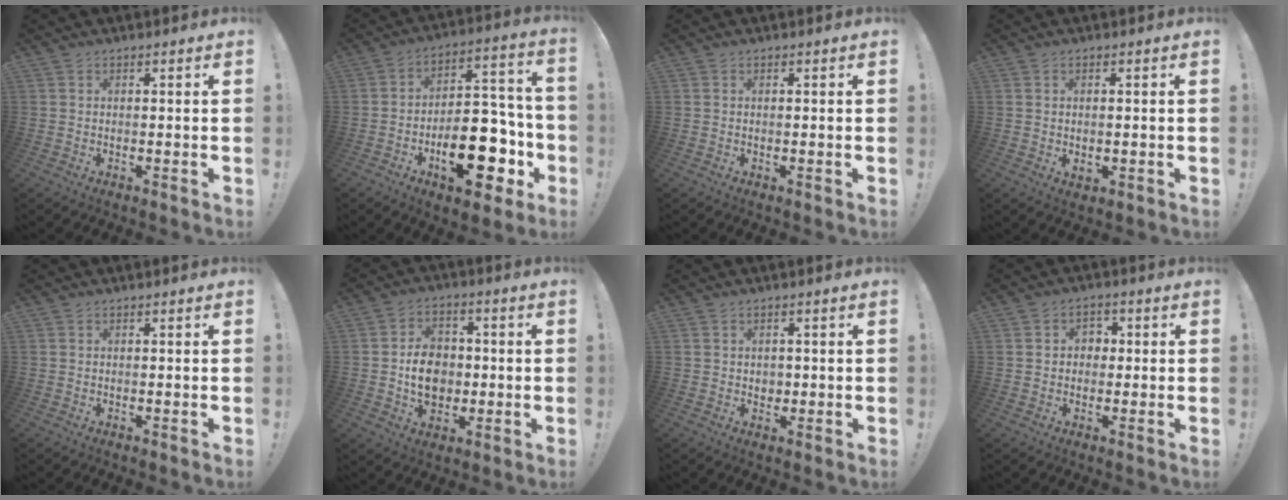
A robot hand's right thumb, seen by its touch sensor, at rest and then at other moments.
{"total": 21.3, "force": [-8.6, 11.5, 15.8], "torque": [-0.204, 0.066, -0.118]}
{"total": 0.0}
{"total": 1.5, "force": [0.2, 0.7, 1.2], "torque": [-0.014, -0.001, 0.003]}
{"total": 0.0}
{"total": 11.3, "force": [-1.2, 9.2, 6.5], "torque": [-0.097, 0.012, -0.018]}
{"total": 2.1, "force": [0.3, 2.0, 0.4], "torque": [-0.003, 0.001, 0.004]}
{"total": 3.7, "force": [0.3, 3.4, 1.5], "torque": [-0.022, 0.001, 0.003]}